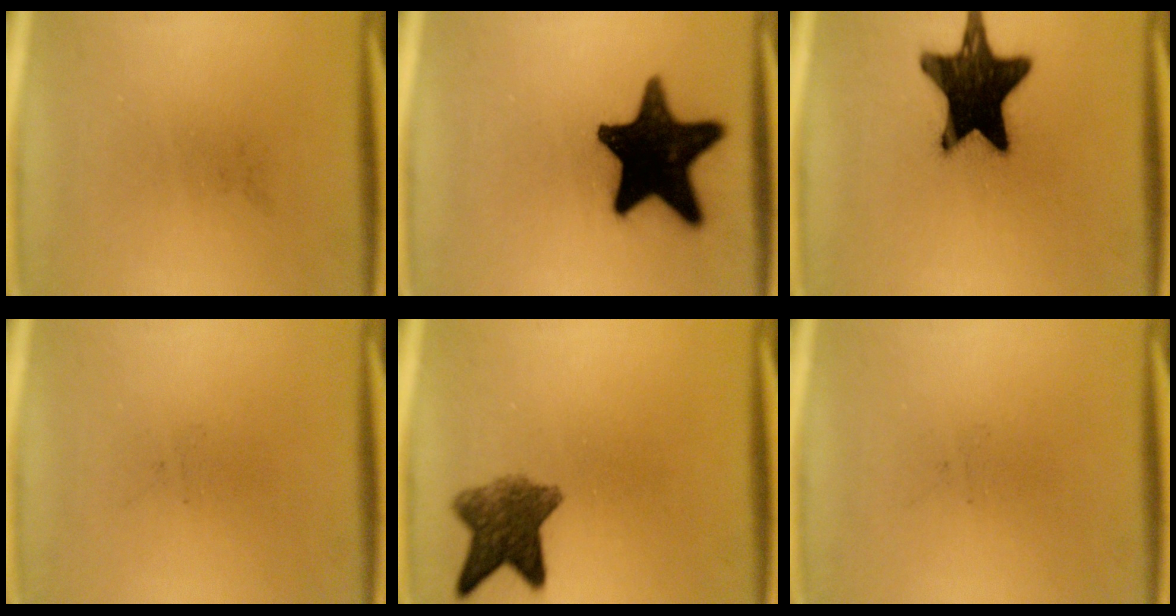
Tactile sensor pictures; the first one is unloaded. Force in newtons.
{"total": 19.8}
{"total": 19.6}
{"total": 0.0}
{"total": 7.4}
{"total": 0.0}